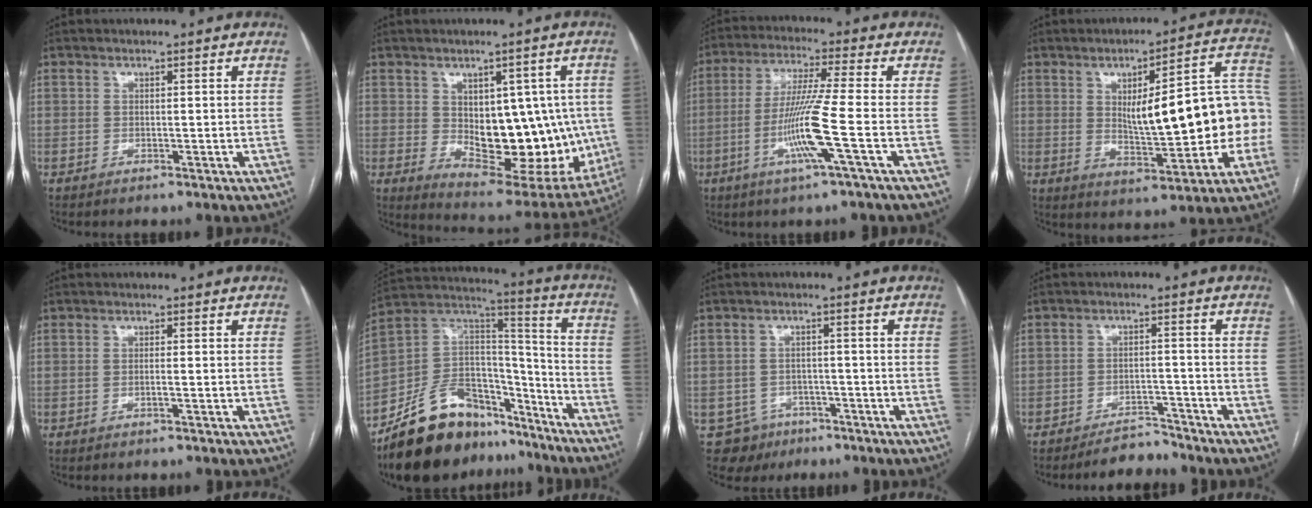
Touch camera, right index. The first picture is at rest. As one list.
[{"total": 17.6, "force": [-0.6, 8.7, 15.3], "torque": [-0.200, 0.000, 0.021]}, {"total": 10.5, "force": [-3.3, -1.5, 9.8], "torque": [-0.195, -0.013, -0.067]}, {"total": 17.9, "force": [-0.1, 4.4, 17.4], "torque": [-0.226, 0.035, 0.012]}, {"total": 0.8, "force": [-0.3, 0.0, 0.7], "torque": [-0.014, 0.001, -0.004]}, {"total": 20.6, "force": [-15.6, 10.1, 8.9], "torque": [-0.172, 0.055, -0.265]}, {"total": 5.4, "force": [-3.0, 4.5, 0.0], "torque": [0.005, 0.010, -0.041]}, {"total": 4.3, "force": [-4.1, 1.2, 0.4], "torque": [-0.005, -0.002, -0.066]}]